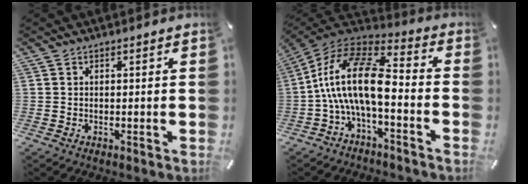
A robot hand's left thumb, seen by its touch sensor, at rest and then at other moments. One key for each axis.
{"total": 19.0, "fx": -2.1, "fy": 8.6, "fz": 16.8, "tx": -0.348, "ty": 0.013, "tz": -0.038}